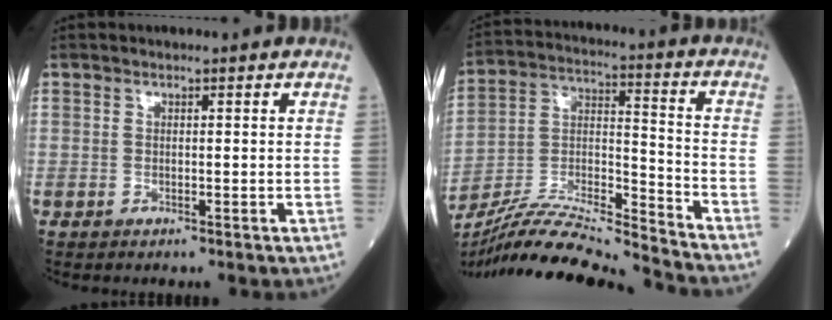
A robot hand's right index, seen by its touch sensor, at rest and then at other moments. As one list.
[{"total": 18.8, "force": [-17.8, -0.9, 6.2], "torque": [-0.120, 0.001, -0.314]}]